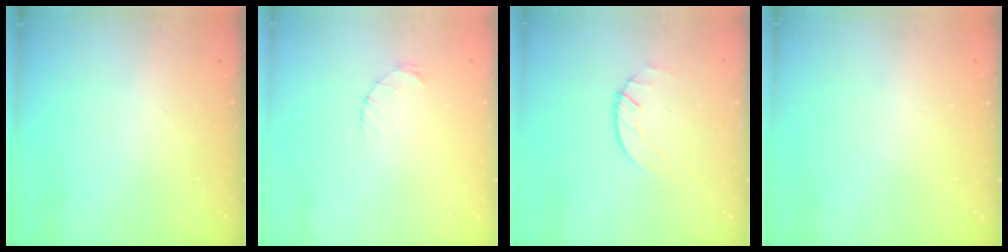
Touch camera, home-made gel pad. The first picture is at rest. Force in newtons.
{"total": 1.2, "press": 1.1, "slide": 0.2}
{"total": 0.6, "press": 0.6, "slide": 0.1}
{"total": 0.0}